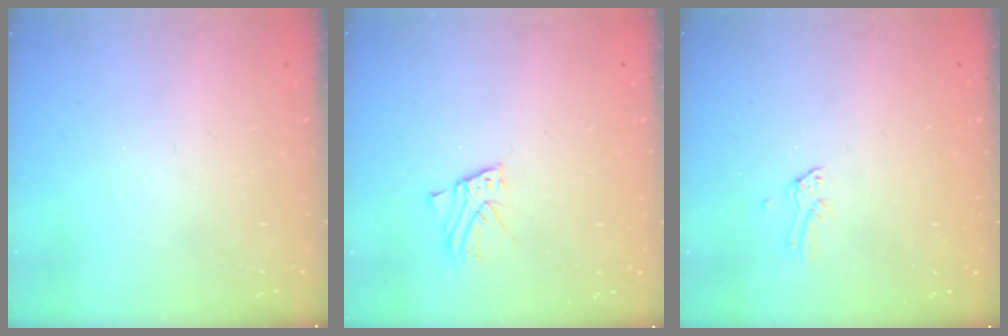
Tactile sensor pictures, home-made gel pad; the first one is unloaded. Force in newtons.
{"total": 2.4, "press": 2.4, "slide": 0.2}
{"total": 0.0}